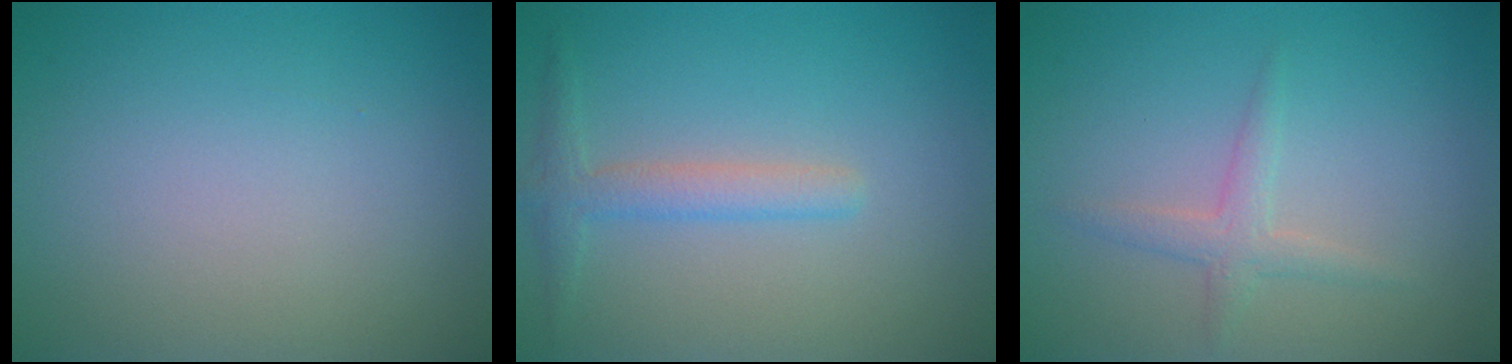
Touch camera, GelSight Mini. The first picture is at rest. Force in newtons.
{"total": 2.2, "press": 2.2, "slide": 0.1}
{"total": 1.8, "press": 1.8, "slide": 0.1}